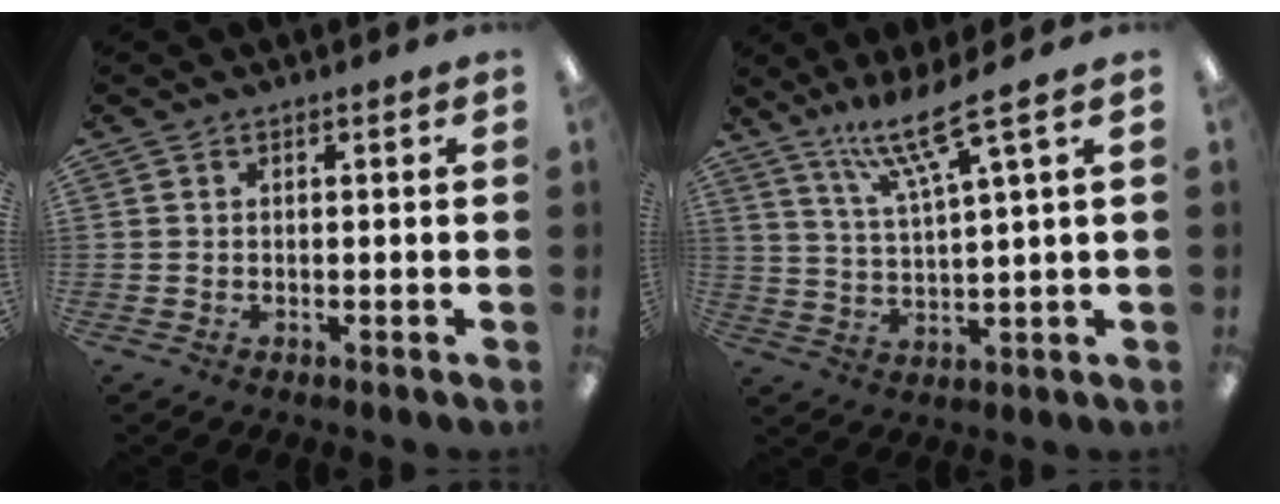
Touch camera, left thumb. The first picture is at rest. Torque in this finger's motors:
{"motor_torque": [0.11, -0.12, -0.21, -0.29, 0.01]}